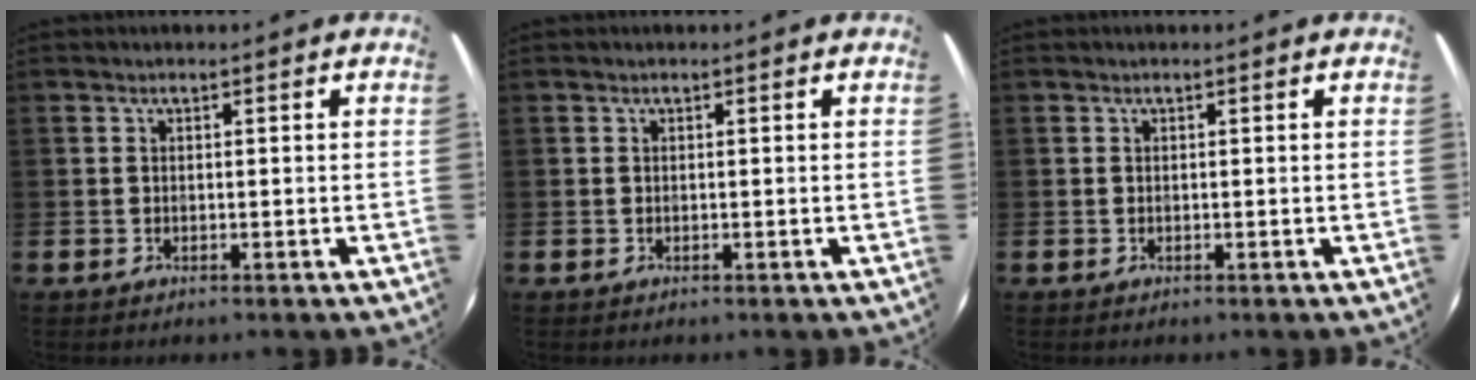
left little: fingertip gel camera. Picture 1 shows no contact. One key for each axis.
{"total": 0.0}
{"total": 0.0}